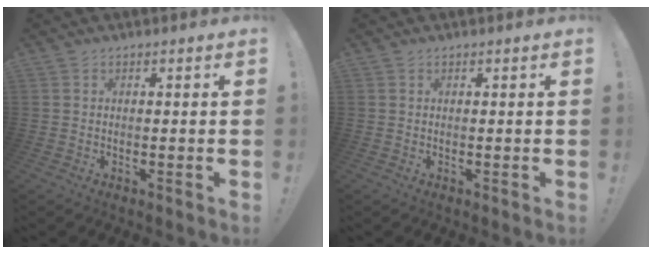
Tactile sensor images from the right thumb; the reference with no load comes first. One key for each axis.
{"total": 0.0}